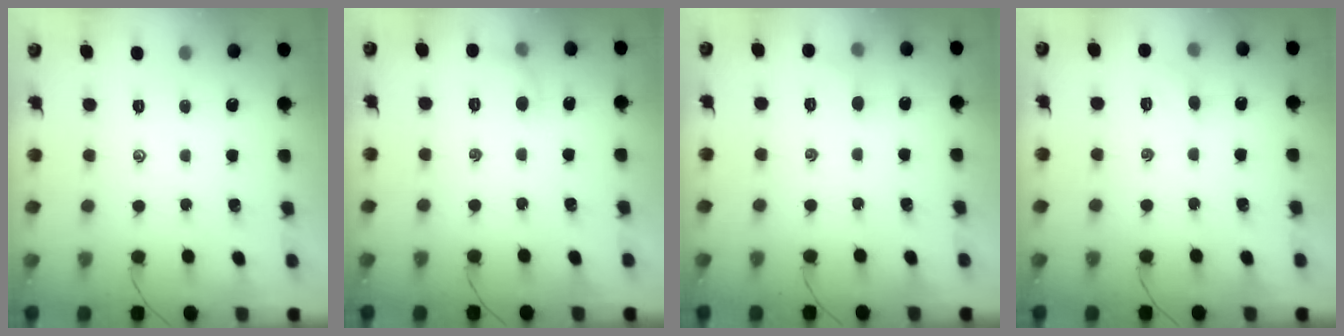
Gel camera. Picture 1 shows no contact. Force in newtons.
{"total": 5.5, "press": 5.4, "slide": 1.1}
{"total": 5.0, "press": 4.7, "slide": 1.6}
{"total": 4.8, "press": 4.6, "slide": 1.4}